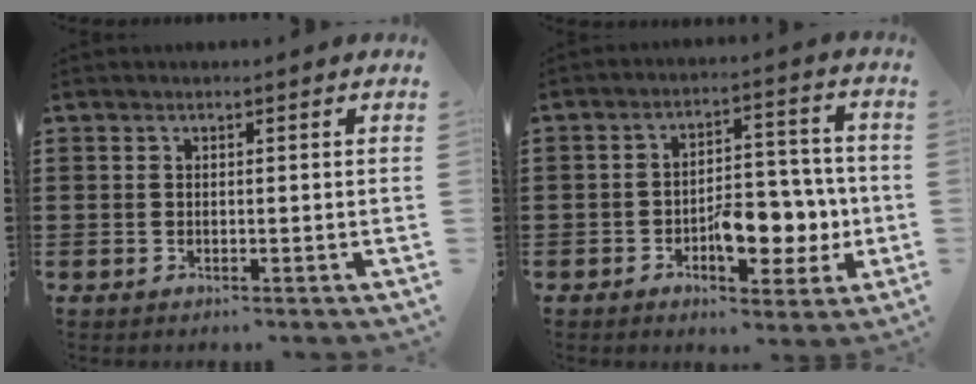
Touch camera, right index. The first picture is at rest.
{"total": 8.2, "force": [-2.4, 4.7, 6.3], "torque": [-0.081, 0.006, -0.043]}